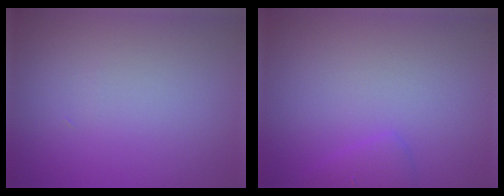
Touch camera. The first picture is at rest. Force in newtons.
{"total": 1.4, "press": 1.4, "slide": 0.1}